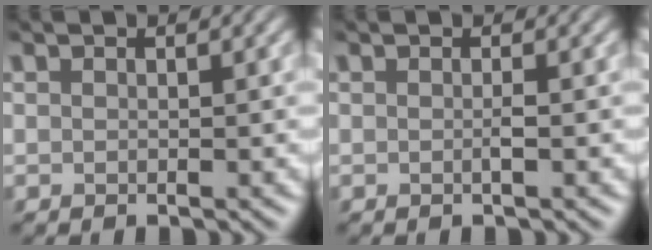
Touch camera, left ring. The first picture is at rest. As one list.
[{"total": 0.7, "force": [-0.6, -0.2, 0.3], "torque": [-0.009, -0.008, -0.014]}]